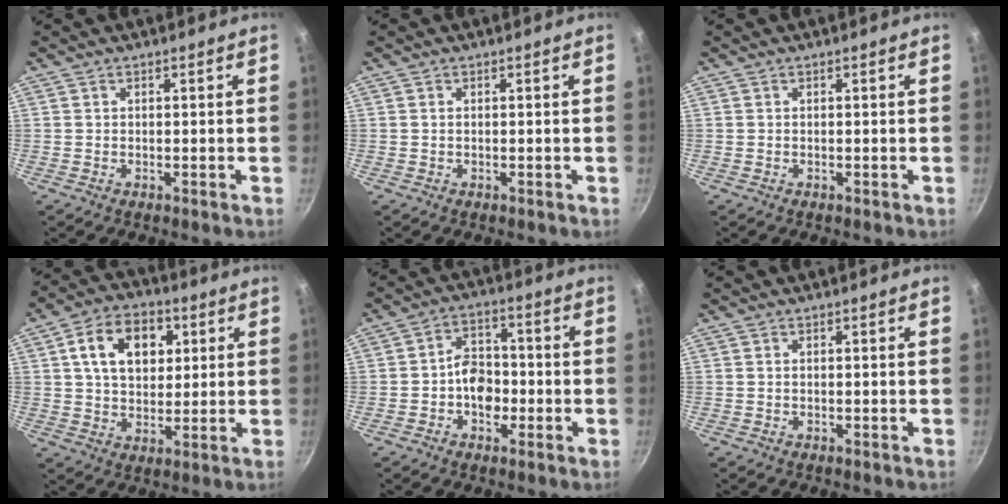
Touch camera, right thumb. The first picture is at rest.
{"total": 0.0}
{"total": 0.0}
{"total": 13.2, "force": [3.9, 9.2, 8.6], "torque": [-0.112, 0.002, 0.057]}
{"total": 7.5, "force": [-1.6, 5.5, 4.8], "torque": [-0.040, 0.025, -0.033]}
{"total": 0.0}